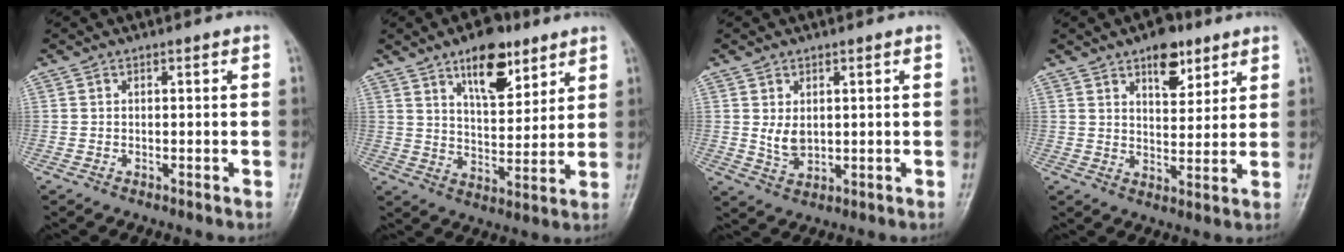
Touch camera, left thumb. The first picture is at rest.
{"total": 12.1, "force": [7.2, 5.6, 7.8], "torque": [-0.093, -0.043, 0.118]}
{"total": 4.0, "force": [0.8, 2.7, 2.9], "torque": [-0.041, -0.012, 0.023]}
{"total": 8.3, "force": [5.1, 4.3, 5.1], "torque": [-0.045, -0.027, 0.075]}